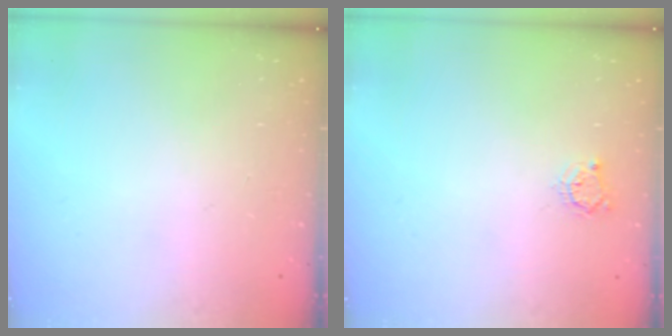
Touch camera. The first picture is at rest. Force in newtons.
{"total": 3.3, "press": 3.3, "slide": 0.4}